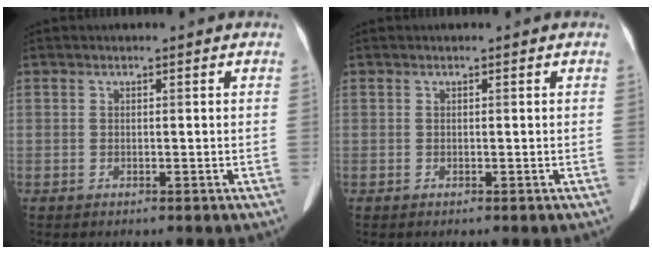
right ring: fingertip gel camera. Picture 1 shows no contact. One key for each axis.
{"total": 0.0}